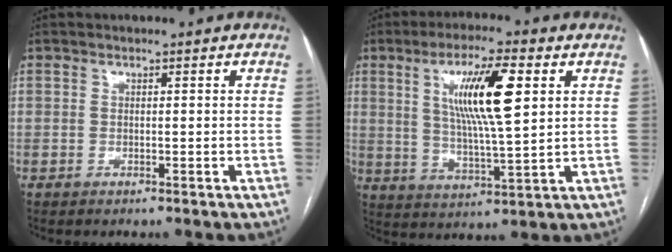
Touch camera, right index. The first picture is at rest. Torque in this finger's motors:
{"motor_torque": [1.34, 0.80, 0.51, 0.21]}